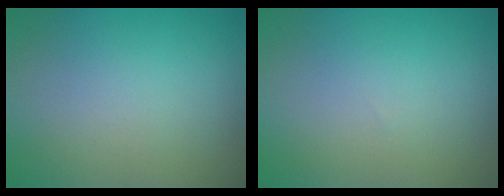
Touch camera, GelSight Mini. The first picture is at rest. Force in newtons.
{"total": 0.0}